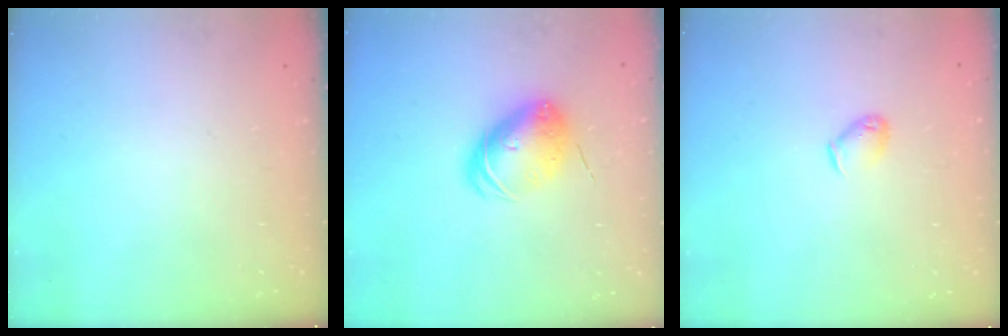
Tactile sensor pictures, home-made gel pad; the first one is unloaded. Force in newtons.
{"total": 8.6, "press": 8.5, "slide": 1.4}
{"total": 3.9, "press": 3.8, "slide": 0.6}